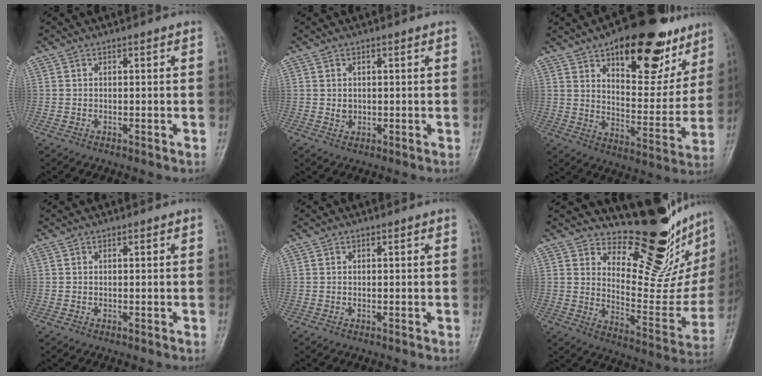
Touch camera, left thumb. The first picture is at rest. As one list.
[{"total": 1.4, "force": [0.3, 1.2, 0.7], "torque": [-0.007, -0.002, 0.009]}, {"total": 23.0, "force": [13.6, 10.5, 15.2], "torque": [-0.157, -0.050, 0.205]}, {"total": 0.0}, {"total": 0.0}, {"total": 19.8, "force": [15.7, 6.8, 10.0], "torque": [-0.074, -0.144, 0.219]}]